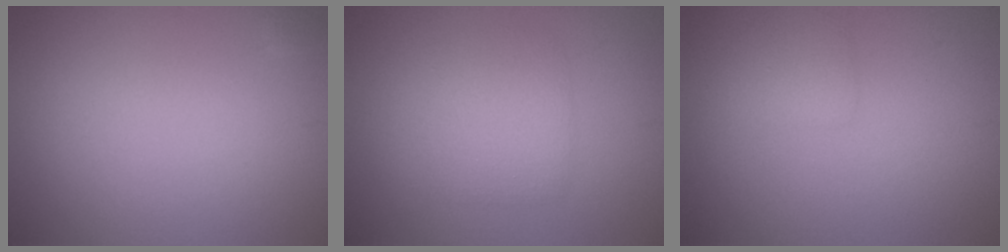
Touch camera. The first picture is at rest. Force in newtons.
{"total": 2.8, "press": 2.8, "slide": 0.0}
{"total": 1.4, "press": 1.4, "slide": 0.1}